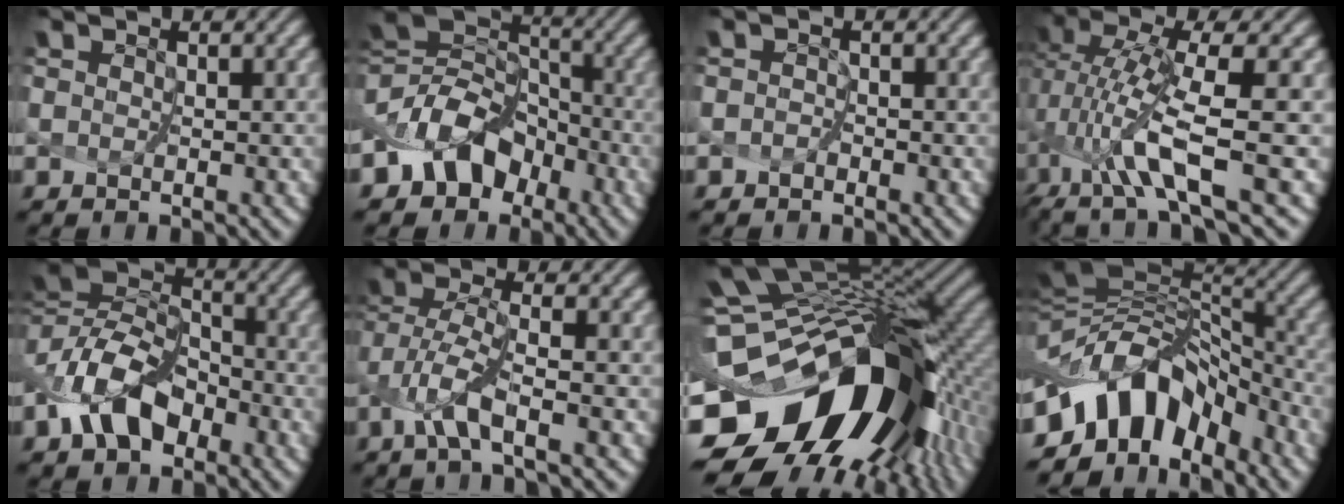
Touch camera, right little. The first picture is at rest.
{"total": 7.5, "force": [-3.6, 5.6, 3.5], "torque": [-0.064, 0.006, -0.077]}
{"total": 0.9, "force": [-0.8, 0.0, -0.3], "torque": [0.004, -0.002, -0.009]}
{"total": 6.8, "force": [-1.1, 1.4, 6.6], "torque": [-0.144, -0.006, -0.014]}
{"total": 7.4, "force": [-3.0, 4.9, 4.7], "torque": [-0.095, 0.010, -0.069]}
{"total": 3.5, "force": [-1.7, 0.5, 3.0], "torque": [-0.074, 0.003, -0.033]}
{"total": 17.3, "force": [-6.1, 10.4, 12.4], "torque": [-0.229, -0.024, -0.082]}
{"total": 9.1, "force": [-5.1, 5.5, 5.1], "torque": [-0.079, 0.019, -0.097]}